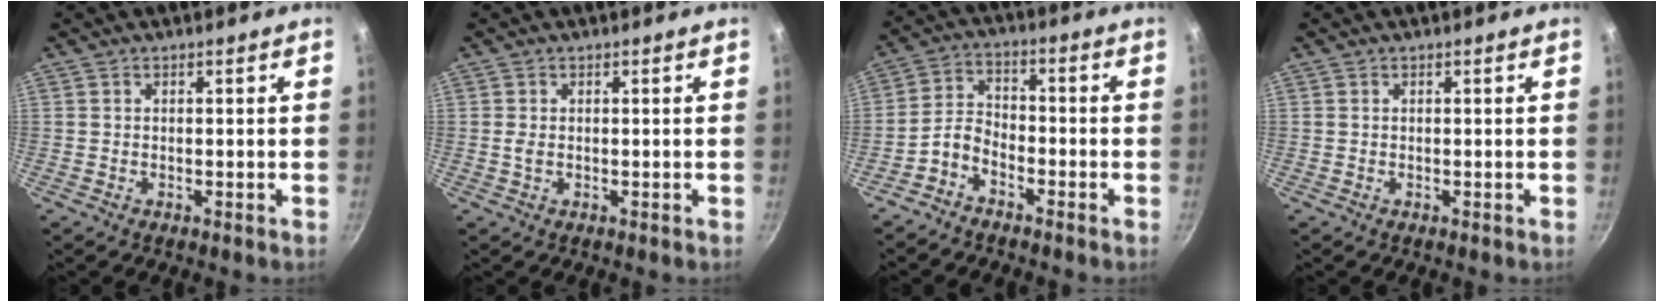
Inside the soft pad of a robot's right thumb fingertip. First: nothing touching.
{"total": 1.3, "force": [0.0, 0.8, 1.0], "torque": [-0.022, -0.001, 0.000]}
{"total": 5.0, "force": [-3.4, 2.8, 2.4], "torque": [-0.049, 0.047, -0.076]}
{"total": 0.0}